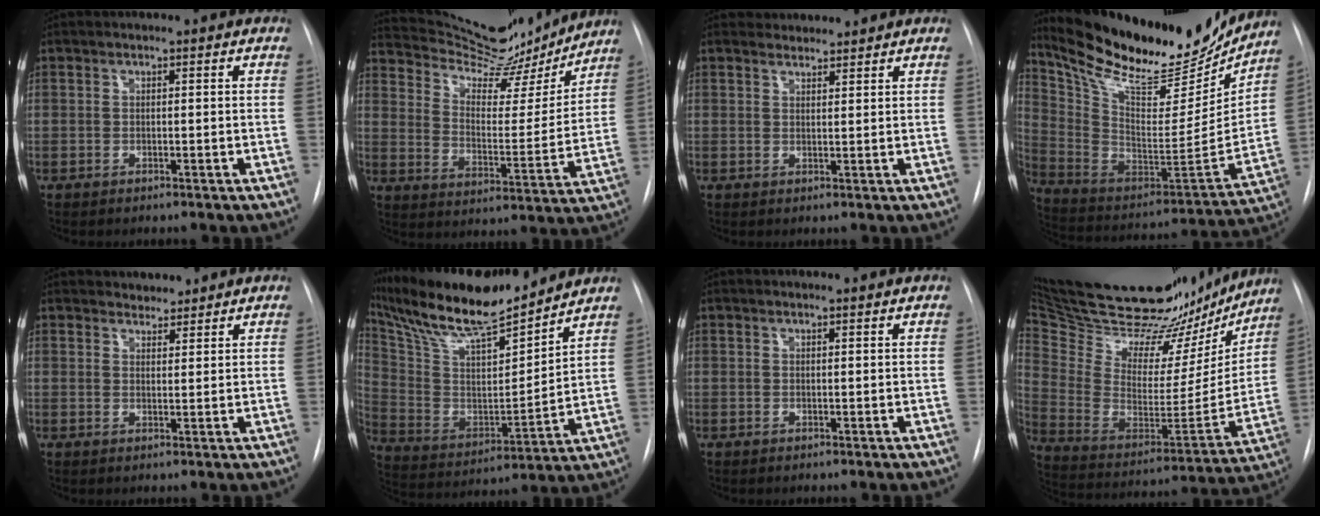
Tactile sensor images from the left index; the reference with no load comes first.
{"total": 19.9, "force": [18.6, 4.0, 5.9], "torque": [-0.094, -0.023, 0.269]}
{"total": 2.4, "force": [2.4, 0.4, -0.4], "torque": [0.000, 0.013, 0.040]}
{"total": 26.1, "force": [22.3, 6.9, 11.6], "torque": [-0.207, -0.038, 0.344]}
{"total": 3.2, "force": [3.0, 1.1, -0.1], "torque": [0.005, 0.011, 0.045]}
{"total": 20.8, "force": [18.1, 2.7, 9.8], "torque": [-0.186, -0.002, 0.316]}
{"total": 1.0, "force": [1.0, -0.2, 0.2], "torque": [-0.010, -0.001, 0.009]}
{"total": 34.0, "force": [29.2, 10.5, 14.1], "torque": [-0.245, -0.037, 0.415]}